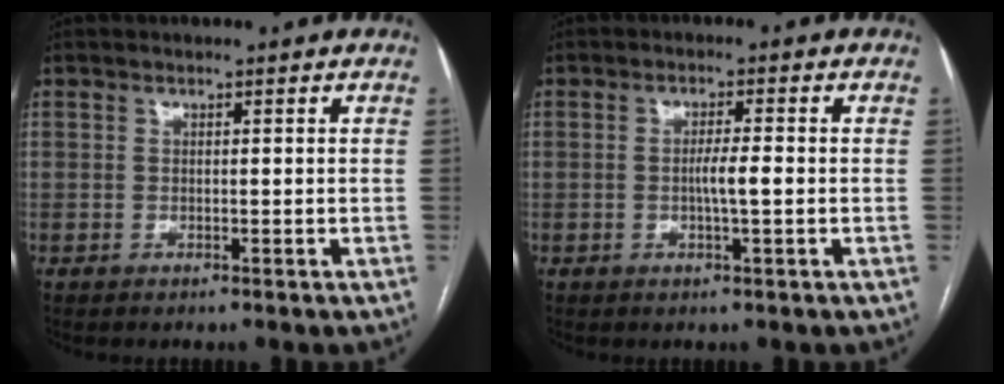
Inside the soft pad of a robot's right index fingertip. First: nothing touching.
{"total": 3.0, "force": [-0.5, -0.1, 3.0], "torque": [-0.054, -0.001, -0.009]}